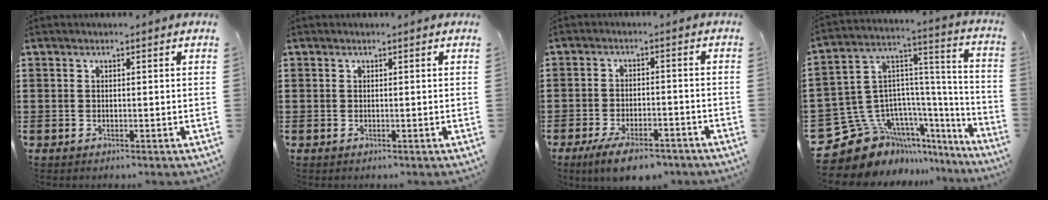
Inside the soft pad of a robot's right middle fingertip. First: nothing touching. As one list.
[{"total": 0.0}, {"total": 5.8, "force": [-4.8, 1.3, 3.1], "torque": [-0.061, -0.003, -0.088]}, {"total": 11.0, "force": [-7.6, 7.8, 2.1], "torque": [-0.090, -0.011, -0.132]}]